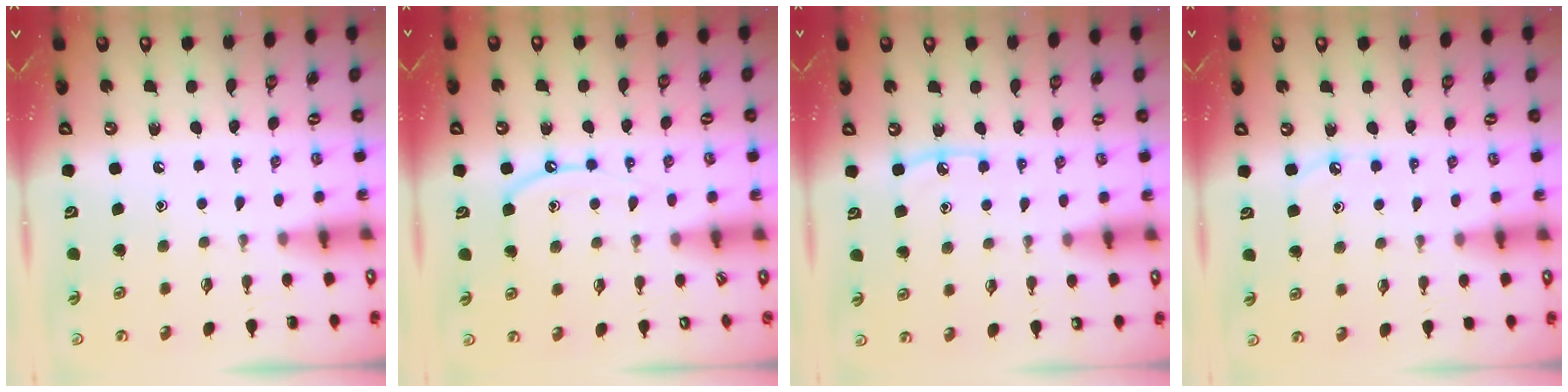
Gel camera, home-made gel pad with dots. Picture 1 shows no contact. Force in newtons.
{"total": 8.3, "press": 8.2, "slide": 1.0}
{"total": 5.1, "press": 5.1, "slide": 0.4}
{"total": 4.3, "press": 4.2, "slide": 0.6}